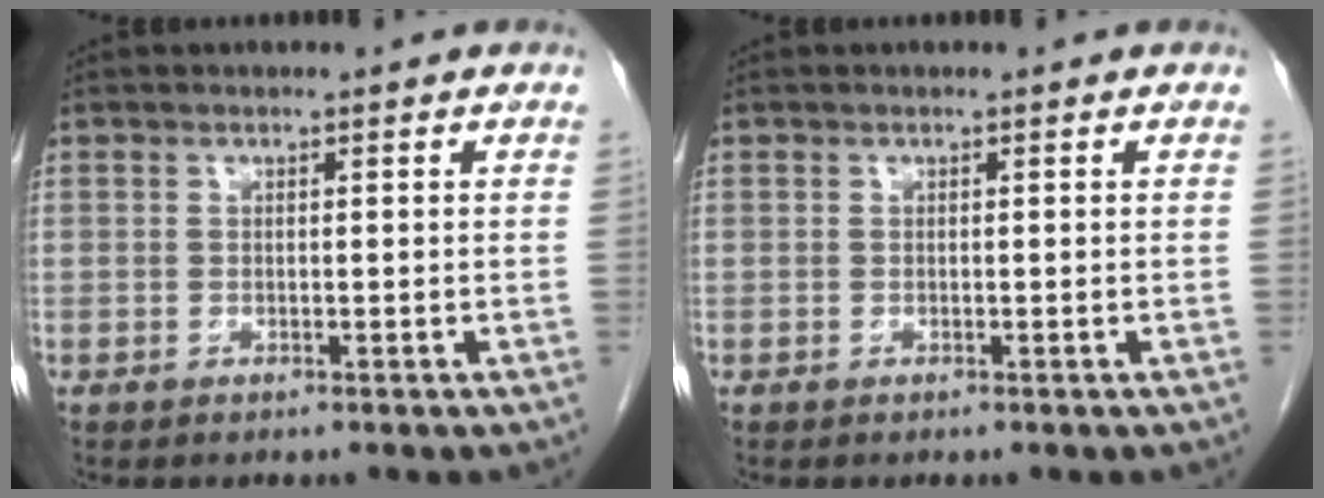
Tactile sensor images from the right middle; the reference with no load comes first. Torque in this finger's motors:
{"motor_torque": [-0.12, 0.13, 0.00, -0.01]}